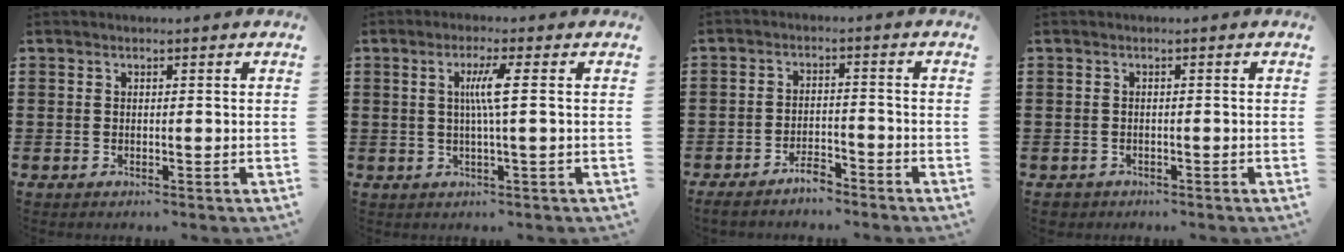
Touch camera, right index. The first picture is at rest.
{"total": 4.4, "force": [0.4, -0.4, 4.3], "torque": [-0.082, -0.005, 0.002]}
{"total": 3.8, "force": [-3.3, 0.8, 1.7], "torque": [-0.036, 0.006, -0.066]}
{"total": 0.9, "force": [-0.8, 0.3, -0.1], "torque": [-0.002, 0.002, -0.019]}